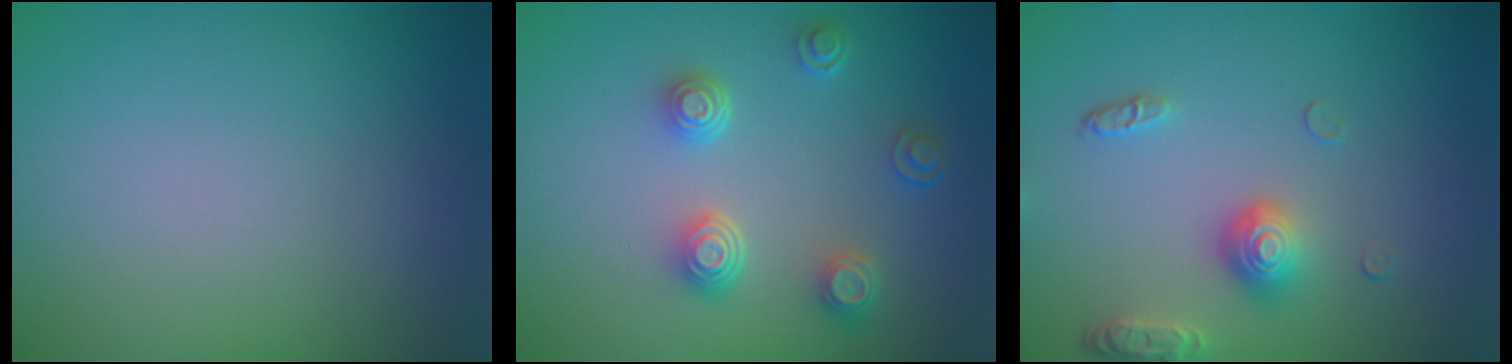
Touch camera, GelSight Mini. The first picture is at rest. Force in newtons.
{"total": 3.8, "press": 3.0, "slide": 2.4}
{"total": 3.6, "press": 2.9, "slide": 2.2}